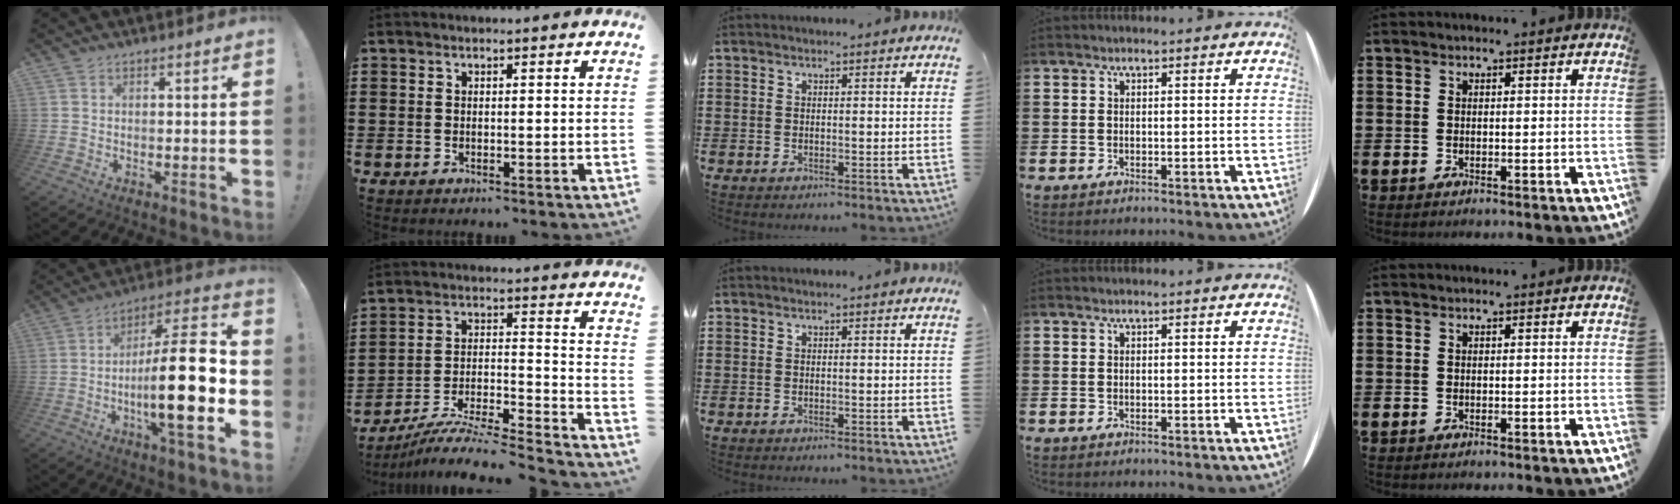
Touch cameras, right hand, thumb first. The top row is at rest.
{"thumb": {"total": 22.7, "force": [-4.4, 5.4, 21.7], "torque": [-0.356, 0.011, -0.075]}, "index": {"total": 7.2, "force": [-6.8, -0.2, 2.6], "torque": [-0.044, -0.010, -0.136]}}